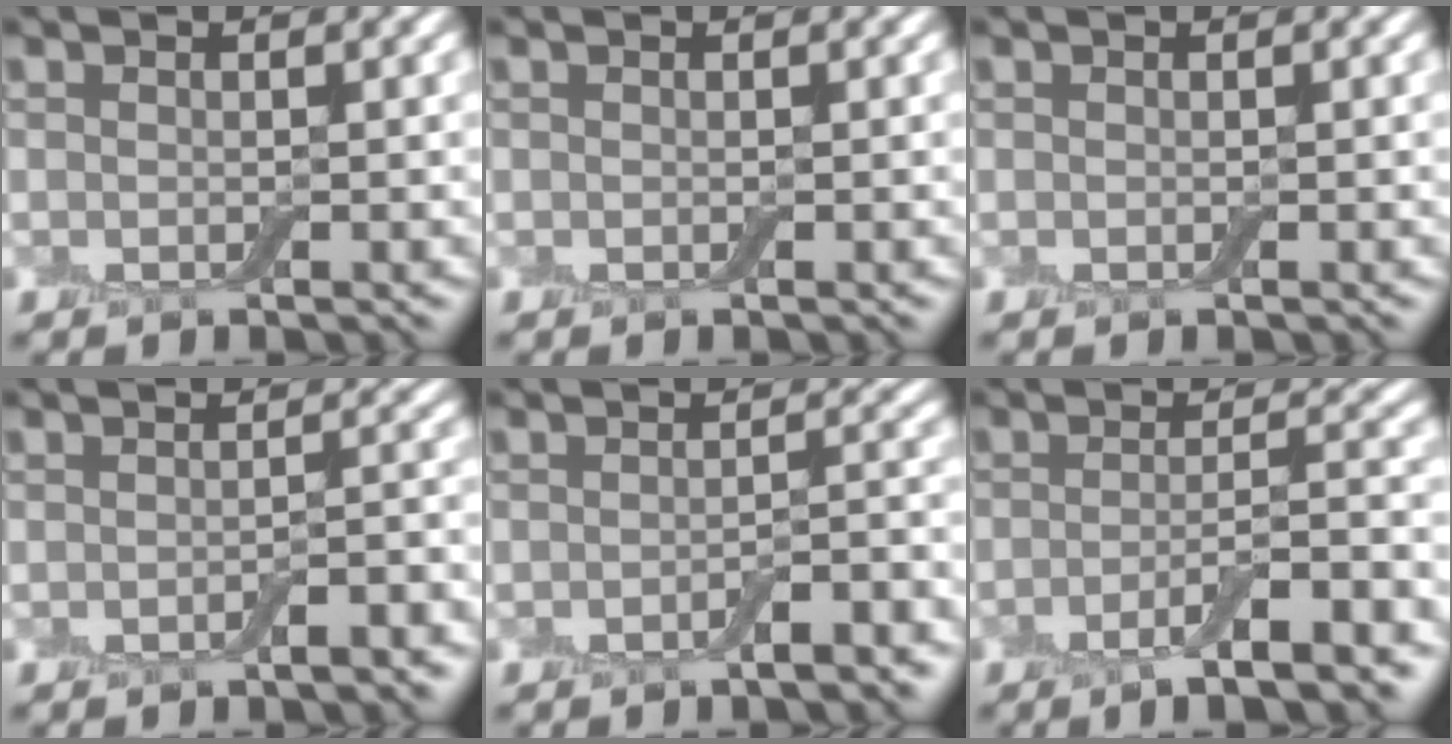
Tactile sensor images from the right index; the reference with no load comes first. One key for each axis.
{"total": 0.0}
{"total": 0.0}
{"total": 2.1, "fx": -1.1, "fy": 0.4, "fz": 1.7, "tx": -0.023, "ty": 0.003, "tz": -0.018}
{"total": 2.7, "fx": -1.5, "fy": 0.6, "fz": 2.1, "tx": -0.031, "ty": 0.005, "tz": -0.028}
{"total": 6.3, "fx": -3.2, "fy": 1.2, "fz": 5.3, "tx": -0.077, "ty": 0.006, "tz": -0.057}